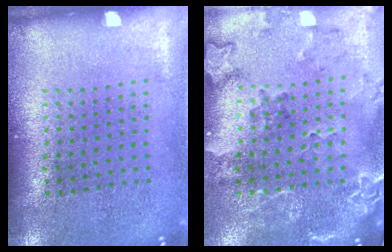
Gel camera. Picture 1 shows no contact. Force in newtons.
{"total": 2.1, "press": 2.0, "slide": 0.8}